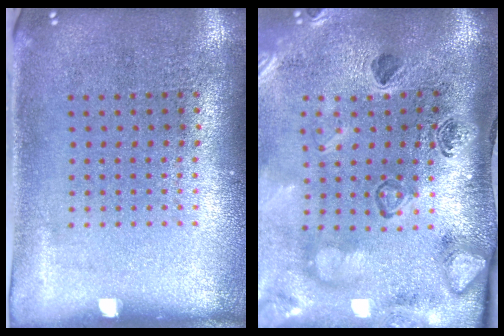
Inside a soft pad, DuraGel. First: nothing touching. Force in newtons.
{"total": 2.8, "press": 2.3, "slide": 1.6}